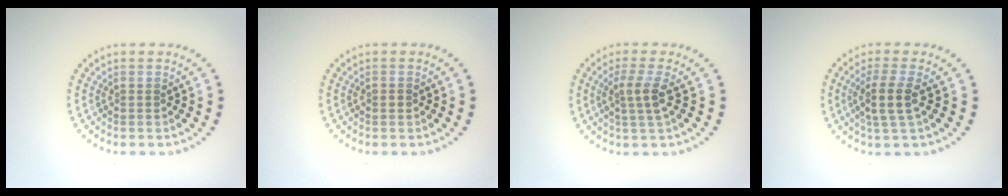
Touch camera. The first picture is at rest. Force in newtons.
{"total": 0.8, "press": 0.8, "slide": 0.1}
{"total": 2.5, "press": 2.1, "slide": 1.4}
{"total": 2.9, "press": 2.4, "slide": 1.6}